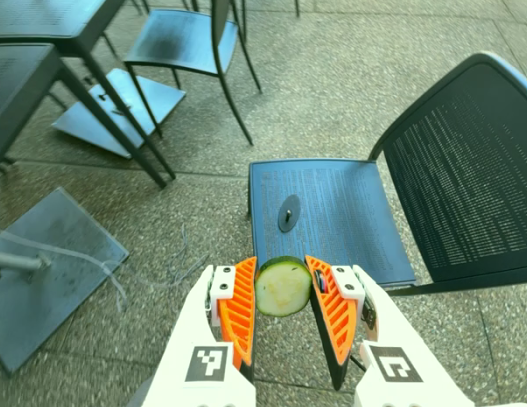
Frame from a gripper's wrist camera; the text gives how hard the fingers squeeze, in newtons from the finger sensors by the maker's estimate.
{"total": 11.8, "left": 11.7, "right": 11.9}